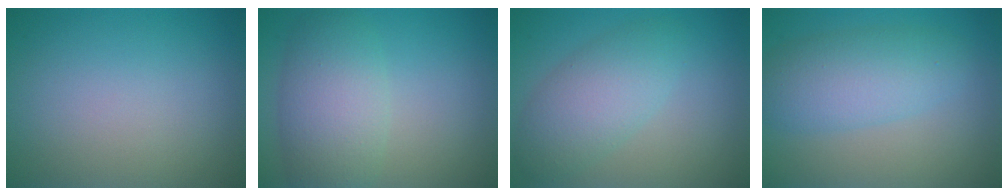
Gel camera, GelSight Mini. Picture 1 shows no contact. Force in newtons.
{"total": 5.7, "press": 5.6, "slide": 0.6}
{"total": 4.5, "press": 4.5, "slide": 0.0}
{"total": 4.9, "press": 4.9, "slide": 0.2}